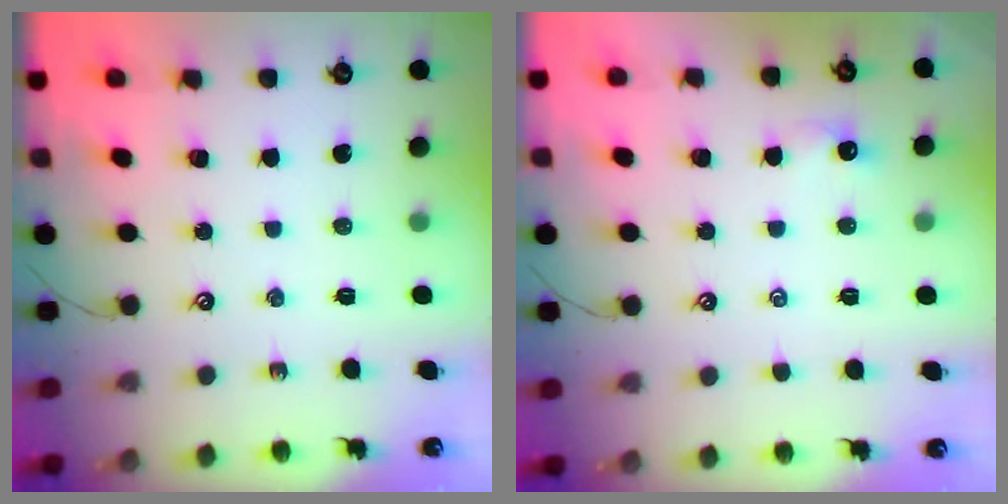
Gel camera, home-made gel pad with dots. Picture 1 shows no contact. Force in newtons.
{"total": 0.8, "press": 0.7, "slide": 0.5}